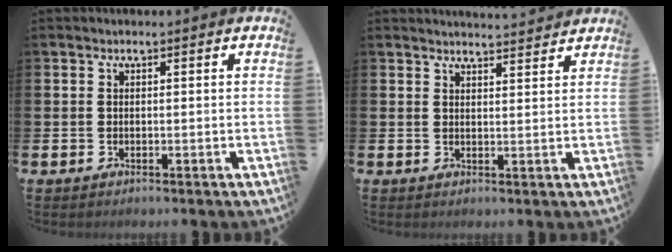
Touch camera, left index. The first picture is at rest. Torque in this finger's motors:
{"motor_torque": [0.92, -1.22, 0.06, 0.05]}